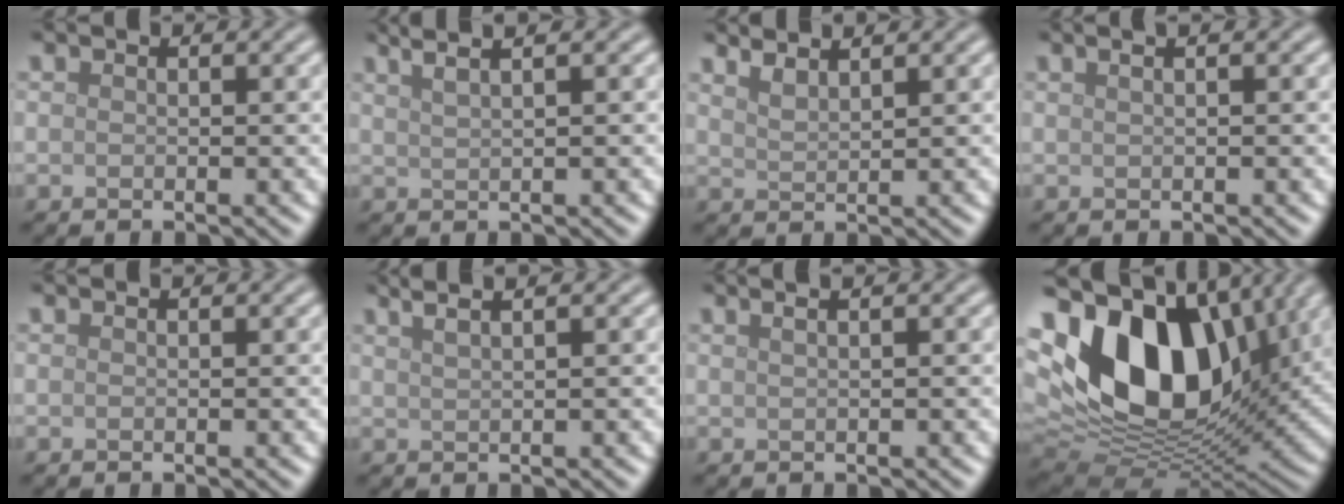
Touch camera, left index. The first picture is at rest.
{"total": 5.0, "force": [3.3, 2.1, 3.2], "torque": [-0.030, 0.036, 0.025]}
{"total": 2.4, "force": [2.0, 0.6, 1.0], "torque": [-0.009, 0.006, 0.029]}
{"total": 2.6, "force": [1.3, 1.3, 1.8], "torque": [-0.010, 0.016, -0.006]}
{"total": 0.0}
{"total": 4.6, "force": [2.9, 1.9, 2.9], "torque": [-0.024, 0.034, 0.018]}
{"total": 3.3, "force": [1.8, 1.7, 2.2], "torque": [-0.013, 0.024, -0.003]}
{"total": 17.2, "force": [5.3, 10.3, 12.7], "torque": [-0.233, 0.014, 0.087]}